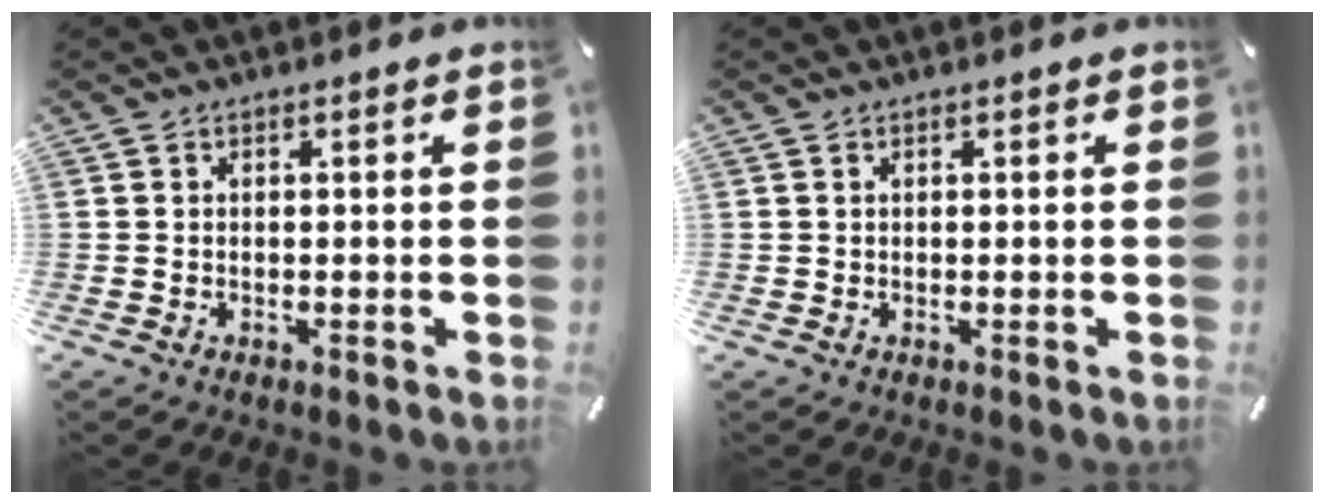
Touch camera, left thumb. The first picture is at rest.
{"total": 0.0}